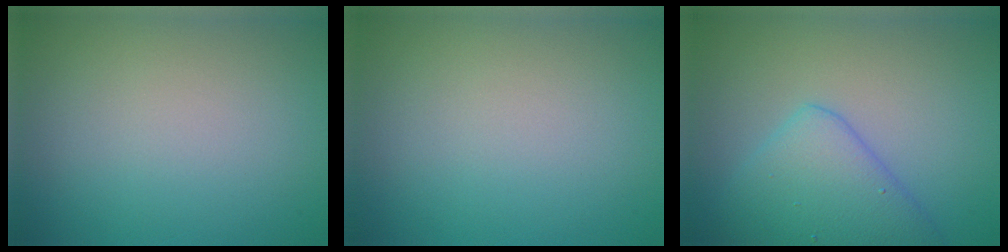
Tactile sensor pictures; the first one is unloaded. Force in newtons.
{"total": 0.0}
{"total": 5.2, "press": 5.2, "slide": 0.1}